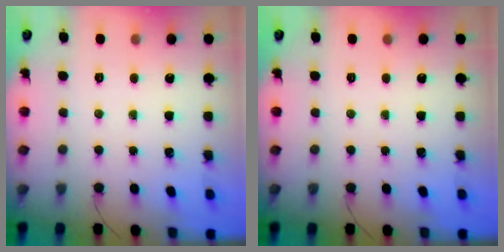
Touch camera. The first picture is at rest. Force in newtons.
{"total": 0.0}